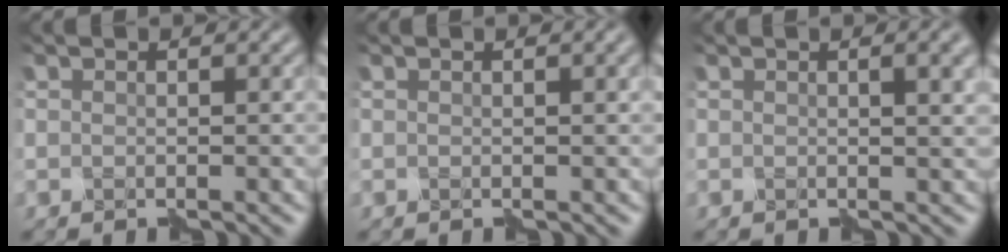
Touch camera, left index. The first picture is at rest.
{"total": 1.1, "force": [0.4, 0.3, 1.0], "torque": [-0.014, 0.002, 0.003]}
{"total": 3.4, "force": [1.3, 1.2, 2.9], "torque": [-0.027, 0.009, 0.006]}